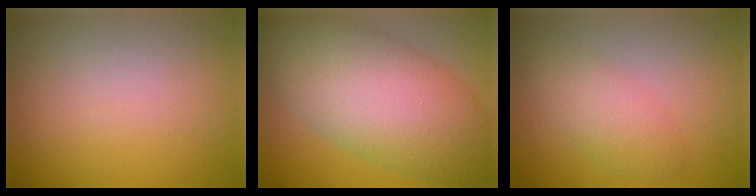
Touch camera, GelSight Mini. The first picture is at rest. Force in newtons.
{"total": 11.1, "press": 11.1, "slide": 0.2}
{"total": 2.9, "press": 2.9, "slide": 0.1}